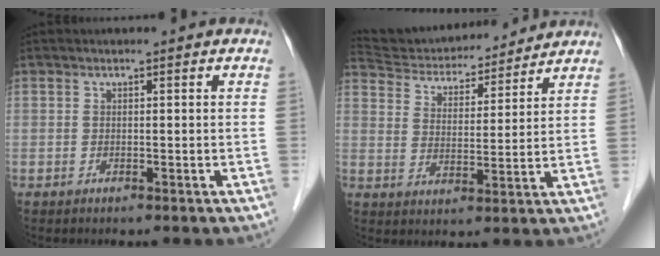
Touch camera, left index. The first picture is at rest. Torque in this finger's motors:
{"motor_torque": [-0.72, -1.42, 0.02, 0.00]}